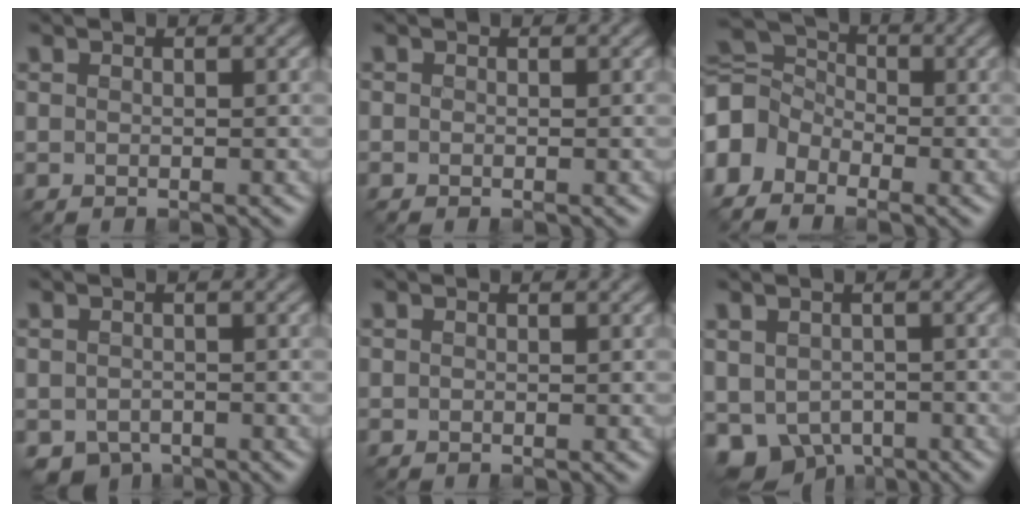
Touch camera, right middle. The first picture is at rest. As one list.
[{"total": 0.0}, {"total": 5.3, "force": [-2.6, 3.9, 2.5], "torque": [-0.057, 0.012, -0.078]}, {"total": 2.3, "force": [-1.5, 1.5, 0.9], "torque": [-0.018, -0.009, -0.030]}, {"total": 0.0}, {"total": 5.5, "force": [-2.1, 4.2, 2.9], "torque": [-0.058, -0.017, -0.036]}]